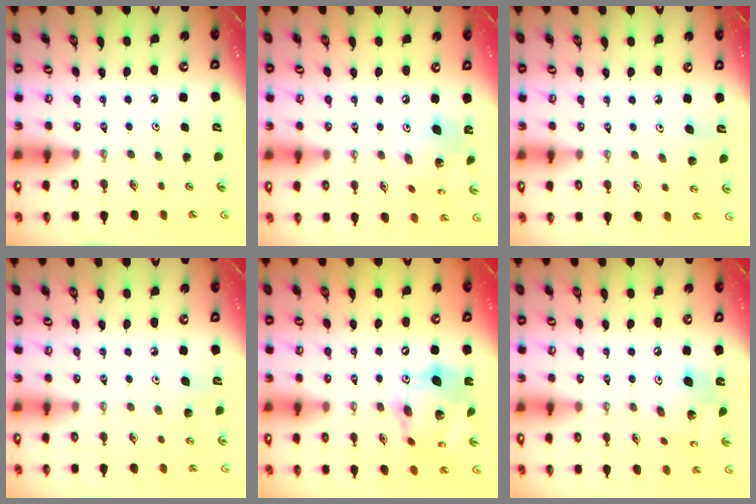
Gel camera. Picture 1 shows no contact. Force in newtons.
{"total": 12.7, "press": 12.7, "slide": 1.1}
{"total": 4.9, "press": 4.7, "slide": 1.3}
{"total": 4.9, "press": 4.7, "slide": 1.3}
{"total": 18.8, "press": 18.6, "slide": 2.1}
{"total": 15.6, "press": 15.4, "slide": 2.8}